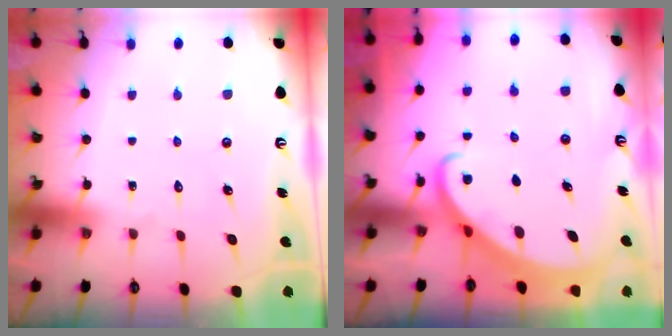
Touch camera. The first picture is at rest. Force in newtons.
{"total": 2.2, "press": 2.2, "slide": 0.3}